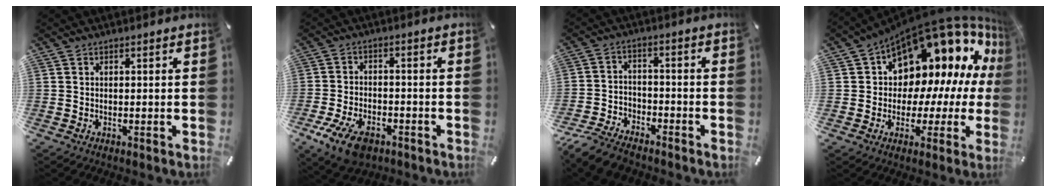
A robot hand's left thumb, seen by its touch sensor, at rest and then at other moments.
{"total": 9.0, "force": [-5.2, 5.1, 5.3], "torque": [-0.116, 0.018, -0.093]}
{"total": 8.2, "force": [-7.0, 3.4, 2.6], "torque": [-0.051, 0.034, -0.135]}
{"total": 15.2, "force": [9.3, 9.4, 7.5], "torque": [-0.102, -0.100, 0.161]}